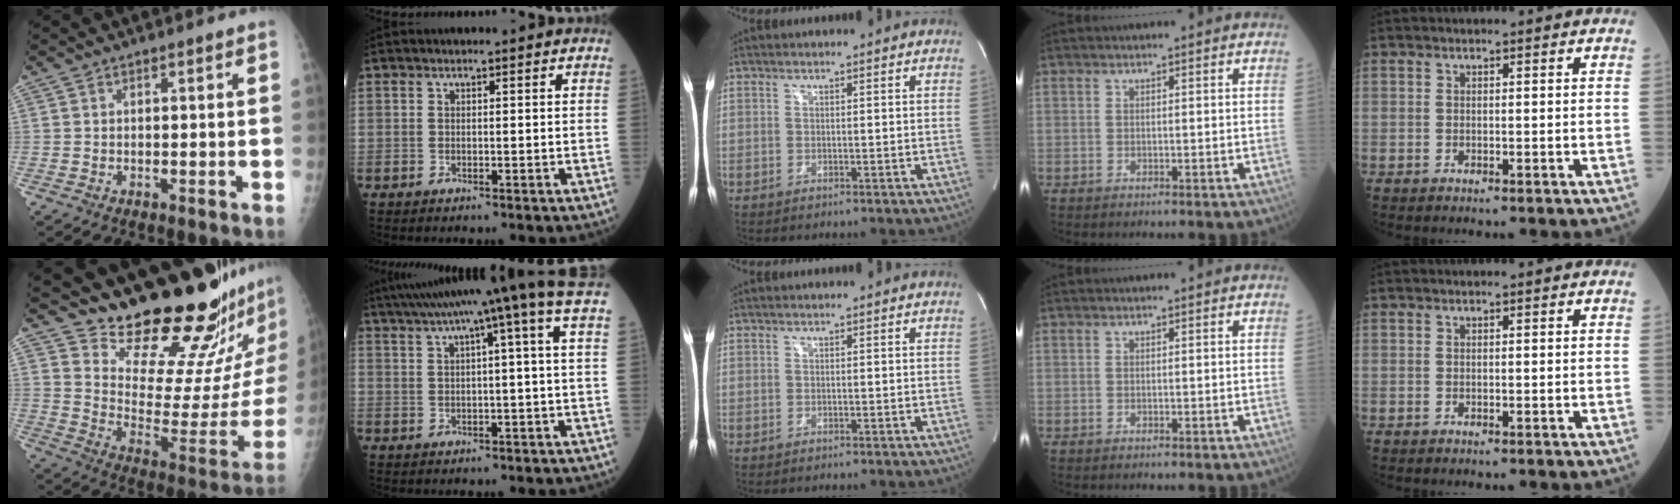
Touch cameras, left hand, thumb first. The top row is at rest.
{"thumb": {"total": 24.6, "force": [22.2, 3.8, 9.9], "torque": [-0.114, -0.200, 0.307]}, "index": {"total": 11.4, "force": [7.4, -1.8, 8.5], "torque": [-0.137, 0.024, 0.092]}}